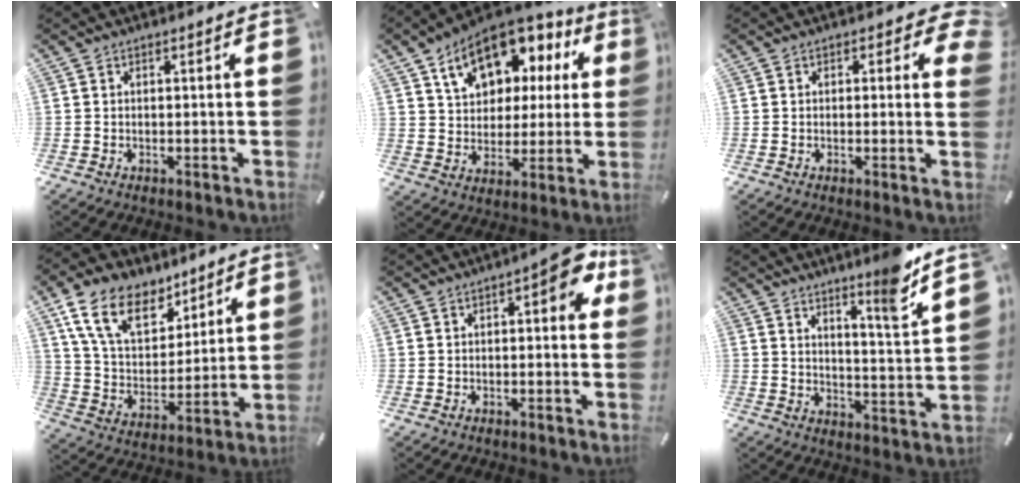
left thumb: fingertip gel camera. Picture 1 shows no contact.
{"total": 14.9, "force": [8.3, 10.0, 7.4], "torque": [-0.129, -0.039, 0.152]}
{"total": 4.8, "force": [1.7, 2.7, 3.5], "torque": [-0.033, -0.004, 0.023]}
{"total": 16.2, "force": [10.0, 9.6, 8.4], "torque": [-0.181, -0.038, 0.190]}
{"total": 7.6, "force": [1.9, 3.2, 6.7], "torque": [-0.076, -0.007, 0.026]}
{"total": 9.5, "force": [8.0, 0.3, 5.0], "torque": [-0.064, -0.064, 0.133]}